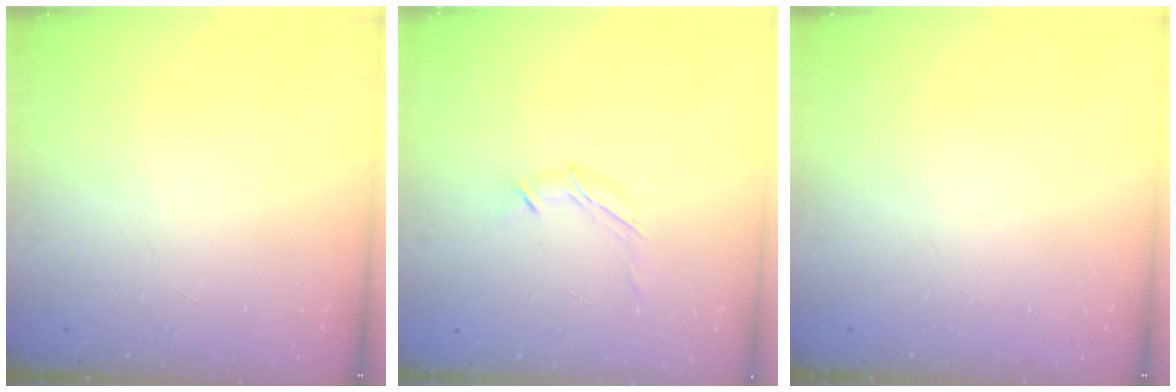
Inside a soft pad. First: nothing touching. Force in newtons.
{"total": 5.7, "press": 5.6, "slide": 0.7}
{"total": 0.0}